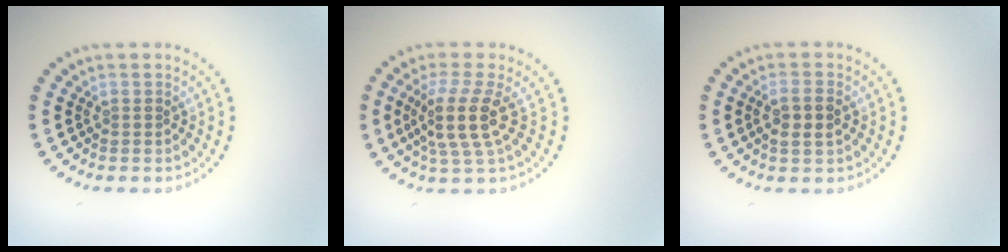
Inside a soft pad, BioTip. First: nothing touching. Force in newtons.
{"total": 4.1, "press": 3.1, "slide": 2.6}
{"total": 2.4, "press": 2.3, "slide": 0.6}